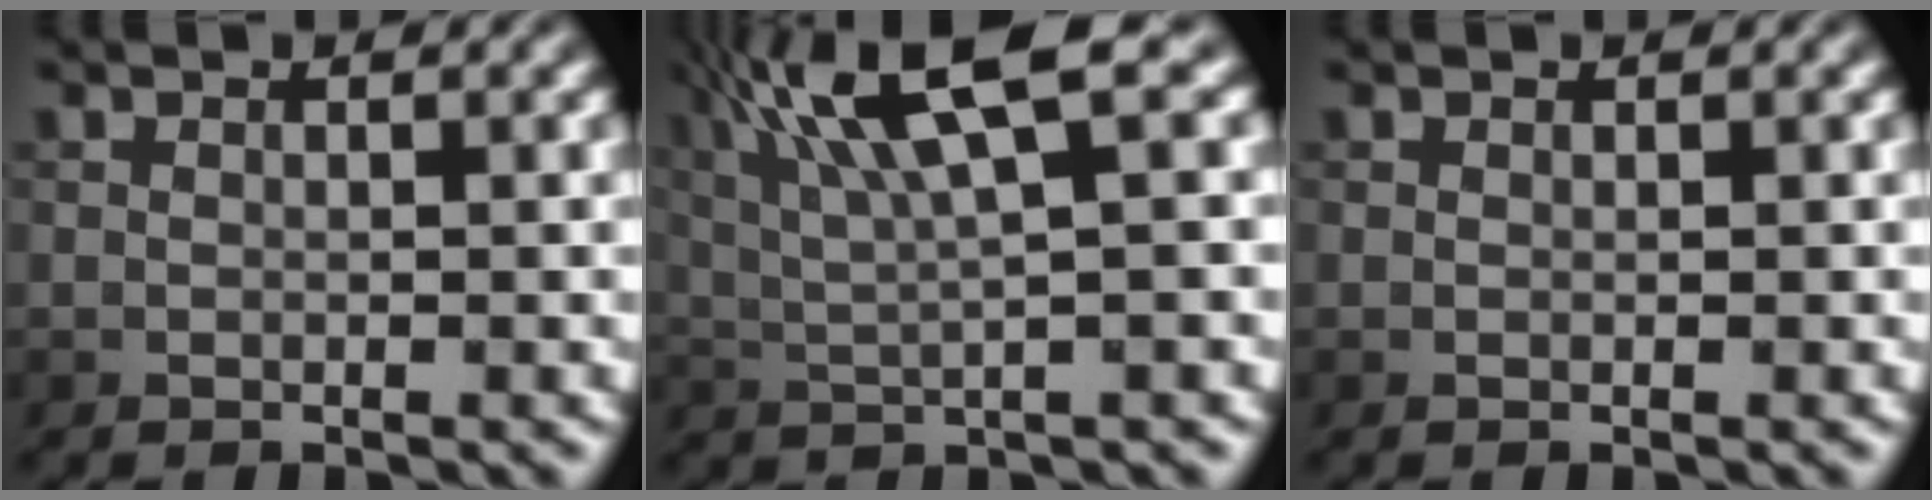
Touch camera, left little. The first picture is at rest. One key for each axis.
{"total": 8.9, "fx": 3.7, "fy": 1.6, "fz": 8.0, "tx": -0.145, "ty": 0.024, "tz": 0.070}
{"total": 0.0}